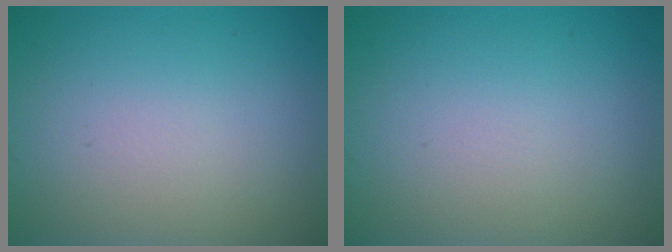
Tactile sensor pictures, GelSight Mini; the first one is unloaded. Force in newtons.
{"total": 0.0}